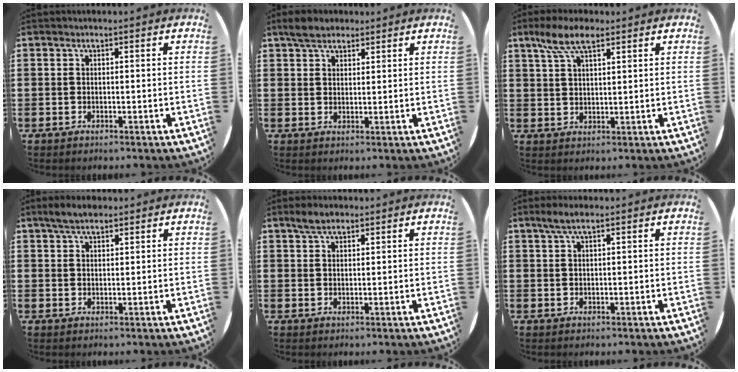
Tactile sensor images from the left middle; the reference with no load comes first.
{"total": 3.6, "force": [3.0, 1.5, 1.1], "torque": [-0.020, 0.002, 0.056]}
{"total": 6.3, "force": [4.2, 2.2, 4.2], "torque": [-0.092, 0.004, 0.075]}
{"total": 3.2, "force": [2.7, 1.0, 1.5], "torque": [-0.025, 0.001, 0.047]}
{"total": 3.0, "force": [2.5, 1.2, 1.3], "torque": [-0.022, 0.004, 0.044]}
{"total": 2.4, "force": [1.6, 0.3, 1.7], "torque": [-0.034, 0.004, 0.028]}